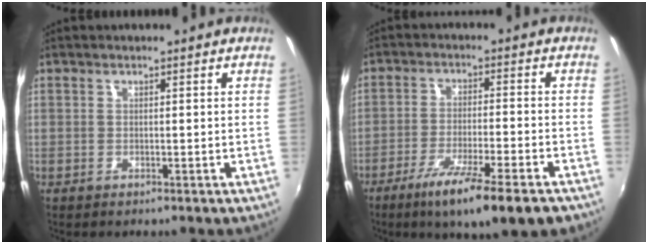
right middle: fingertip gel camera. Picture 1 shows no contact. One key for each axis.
{"total": 13.8, "fx": -8.9, "fy": 1.6, "fz": 10.4, "tx": -0.186, "ty": -0.042, "tz": -0.147}